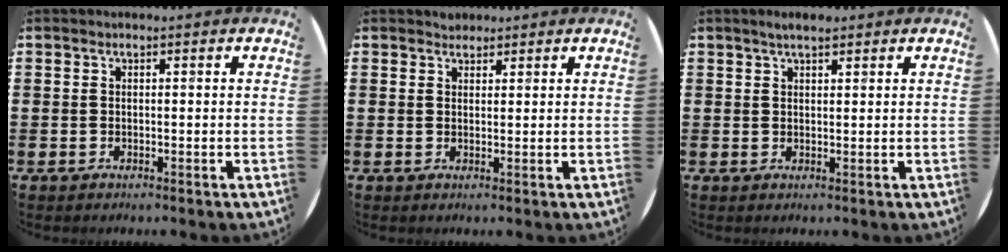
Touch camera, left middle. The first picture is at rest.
{"total": 1.2, "force": [1.2, 0.4, -0.1], "torque": [0.009, -0.002, 0.022]}
{"total": 2.1, "force": [1.7, 0.5, 1.1], "torque": [-0.016, 0.002, 0.028]}